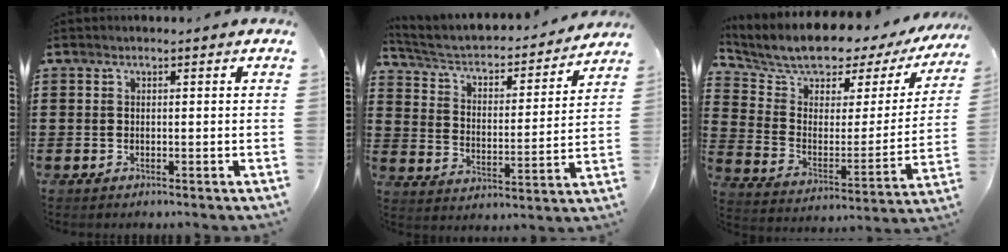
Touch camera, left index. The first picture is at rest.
{"total": 3.6, "force": [2.9, 1.3, 1.6], "torque": [-0.048, -0.025, 0.039]}
{"total": 7.3, "force": [6.8, 2.1, 1.6], "torque": [-0.058, -0.061, 0.112]}